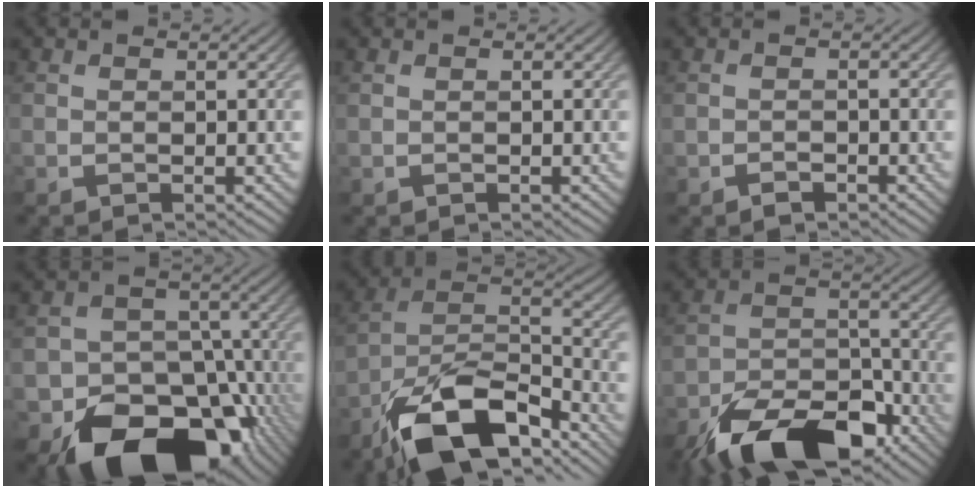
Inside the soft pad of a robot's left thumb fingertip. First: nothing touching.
{"total": 0.0}
{"total": 1.4, "force": [-1.1, 0.5, 0.7], "torque": [-0.011, 0.000, -0.020]}
{"total": 16.9, "force": [-9.7, 11.6, 7.6], "torque": [-0.111, -0.049, -0.141]}
{"total": 15.4, "force": [-10.2, 6.2, 9.7], "torque": [-0.187, -0.015, -0.197]}
{"total": 15.4, "force": [-10.8, 6.6, 8.7], "torque": [-0.172, -0.013, -0.190]}